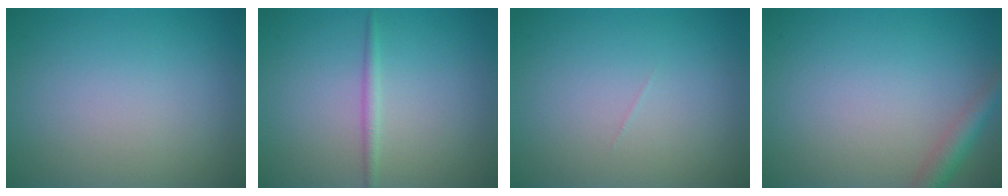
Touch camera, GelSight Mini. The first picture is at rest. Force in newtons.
{"total": 1.1, "press": 1.1, "slide": 0.1}
{"total": 0.0}
{"total": 2.4, "press": 2.4, "slide": 0.1}